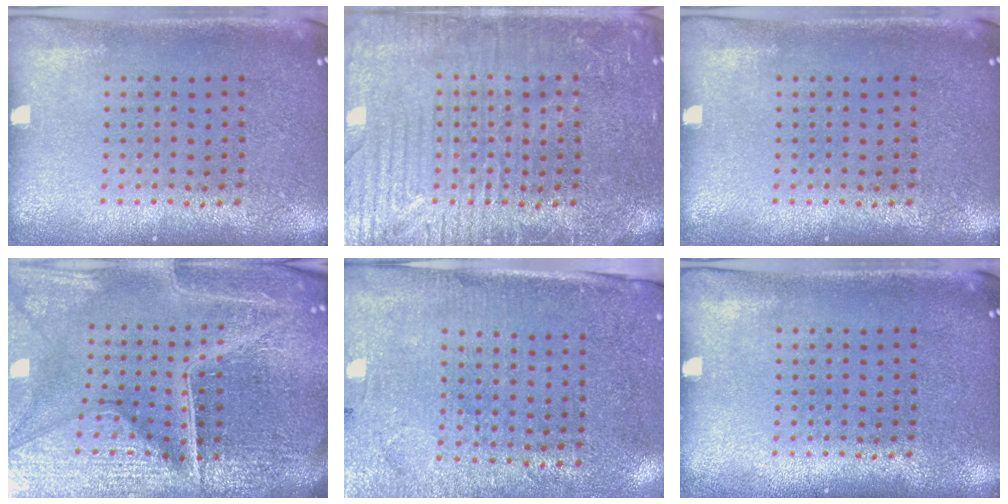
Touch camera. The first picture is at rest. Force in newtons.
{"total": 3.9, "press": 3.9, "slide": 0.6}
{"total": 0.0}
{"total": 7.0, "press": 6.2, "slide": 3.4}
{"total": 2.8, "press": 2.6, "slide": 1.2}
{"total": 0.0}